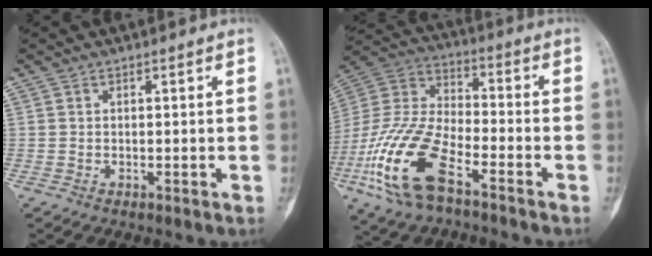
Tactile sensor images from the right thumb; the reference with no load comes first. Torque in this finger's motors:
{"motor_torque": [2.74, 1.37, 1.93, -0.84, 0.33]}